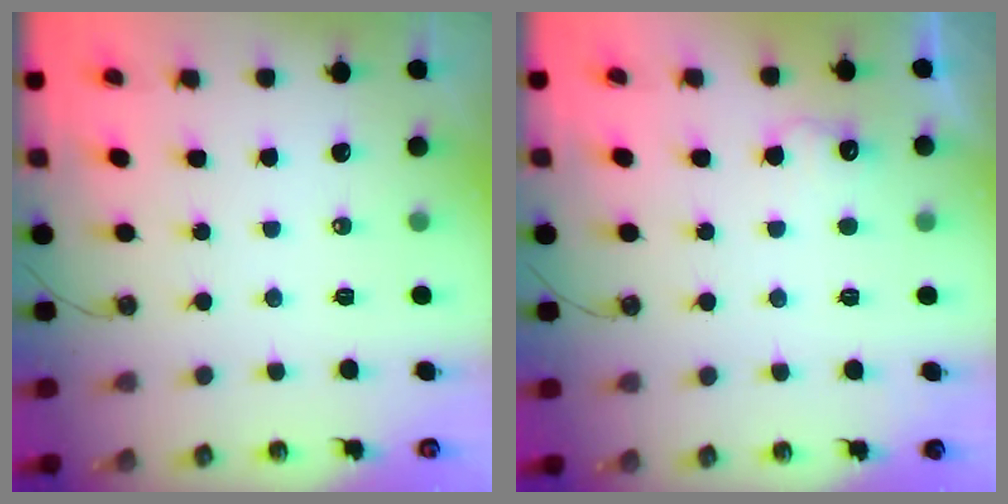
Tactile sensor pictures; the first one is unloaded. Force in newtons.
{"total": 6.9, "press": 6.8, "slide": 1.3}